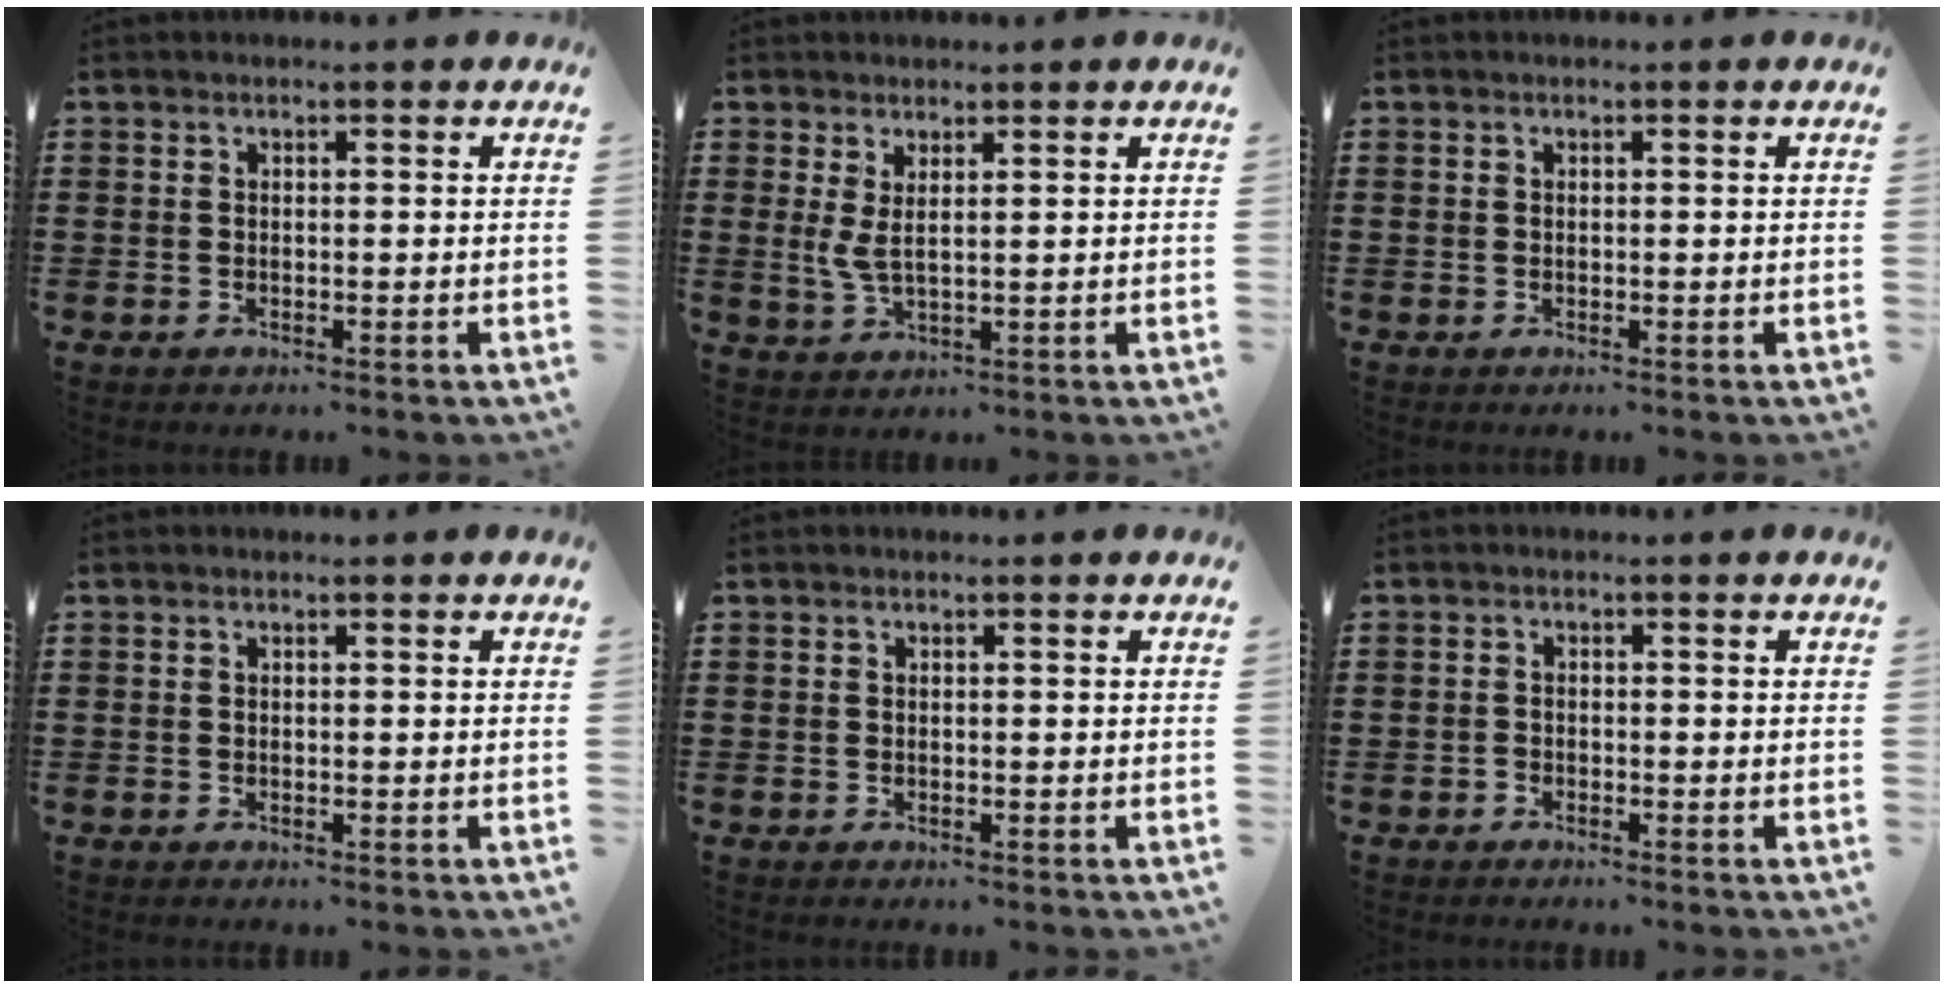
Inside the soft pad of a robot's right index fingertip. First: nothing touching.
{"total": 3.0, "force": [1.4, 1.0, 2.5], "torque": [-0.068, -0.005, 0.022]}
{"total": 0.0}
{"total": 0.0}
{"total": 0.0}
{"total": 0.8, "force": [-0.7, 0.4, 0.1], "torque": [-0.003, 0.002, -0.016]}